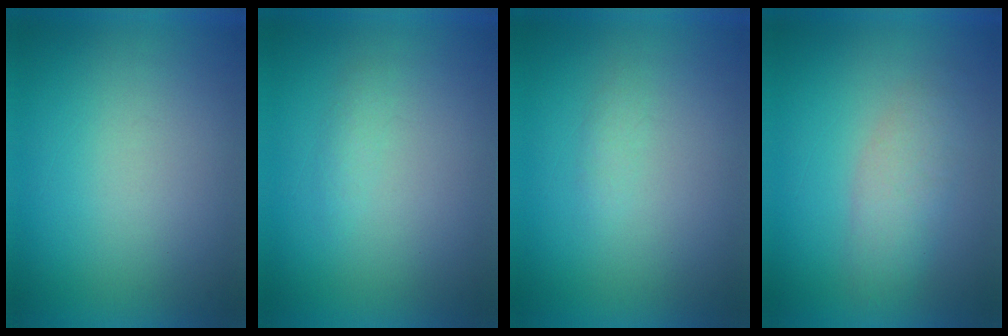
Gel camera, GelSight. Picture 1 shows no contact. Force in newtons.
{"total": 1.3}
{"total": 1.2}
{"total": 2.9}